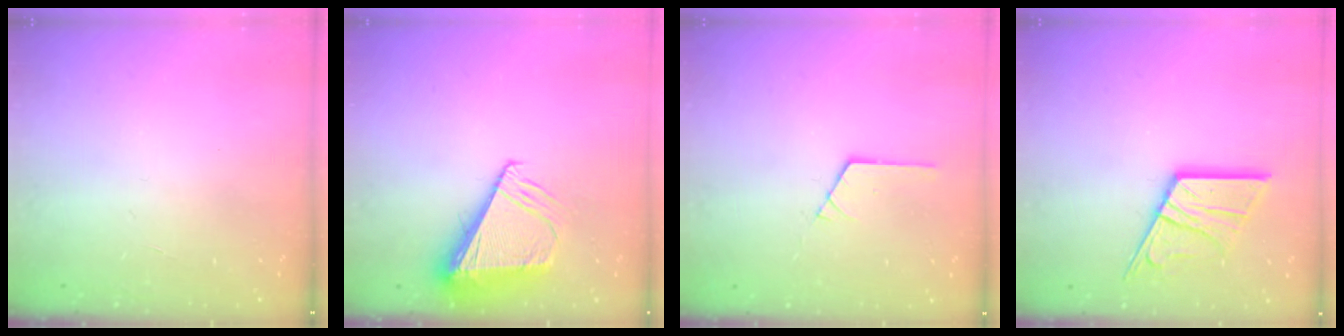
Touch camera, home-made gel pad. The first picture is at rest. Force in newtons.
{"total": 8.1, "press": 8.0, "slide": 0.9}
{"total": 1.0, "press": 1.0, "slide": 0.1}
{"total": 15.5, "press": 15.4, "slide": 1.7}